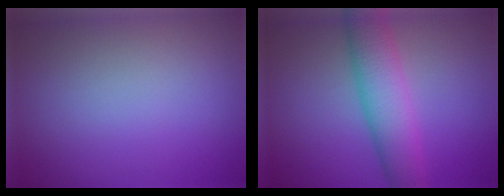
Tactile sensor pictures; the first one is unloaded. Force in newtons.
{"total": 5.6, "press": 5.6, "slide": 0.1}